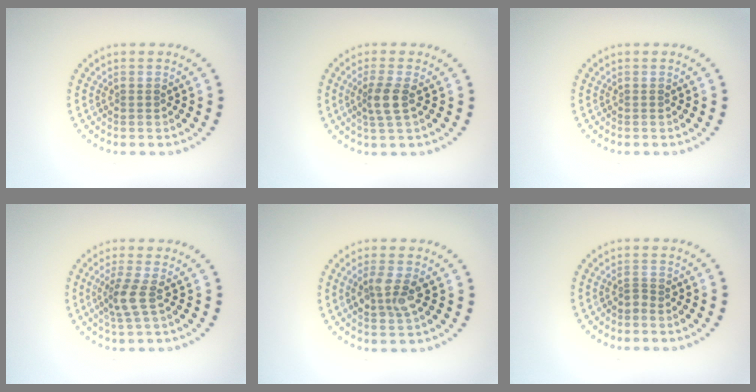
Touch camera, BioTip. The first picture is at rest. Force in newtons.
{"total": 2.3, "press": 2.0, "slide": 1.2}
{"total": 0.0}
{"total": 2.4, "press": 1.8, "slide": 1.6}
{"total": 2.8, "press": 2.7, "slide": 0.6}
{"total": 0.7, "press": 0.3, "slide": 0.7}